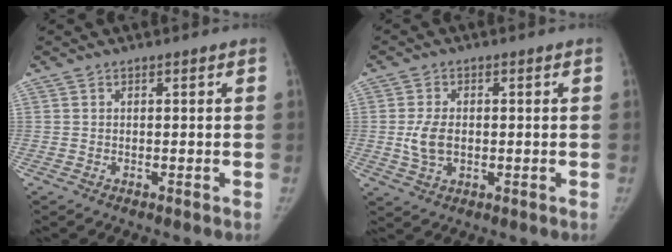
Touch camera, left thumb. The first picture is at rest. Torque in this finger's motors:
{"motor_torque": [-0.19, -0.06, 0.81, -0.24, 0.08]}